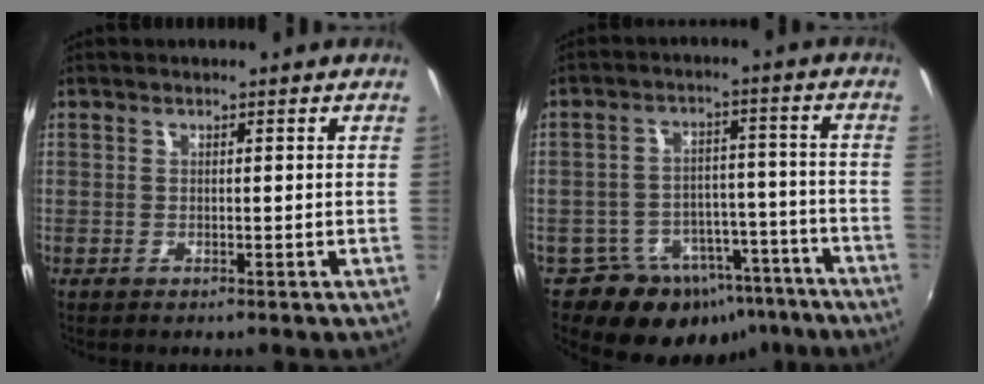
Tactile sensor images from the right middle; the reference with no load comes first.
{"total": 15.8, "force": [-11.3, 9.8, 5.1], "torque": [-0.100, 0.027, -0.139]}